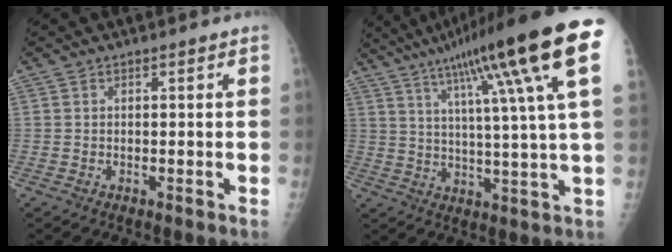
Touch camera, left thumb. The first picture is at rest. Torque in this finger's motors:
{"motor_torque": [2.63, 1.08, 2.04, -0.73, 0.60]}